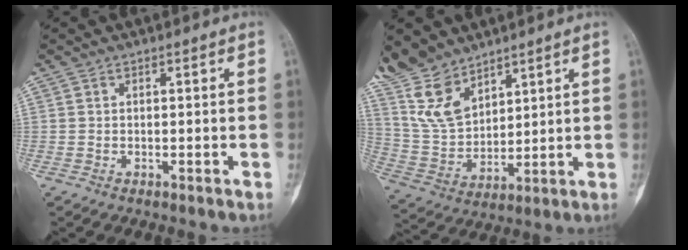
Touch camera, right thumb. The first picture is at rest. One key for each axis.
{"total": 12.3, "fx": 9.7, "fy": 5.7, "fz": 5.0, "tx": -0.087, "ty": -0.047, "tz": 0.210}